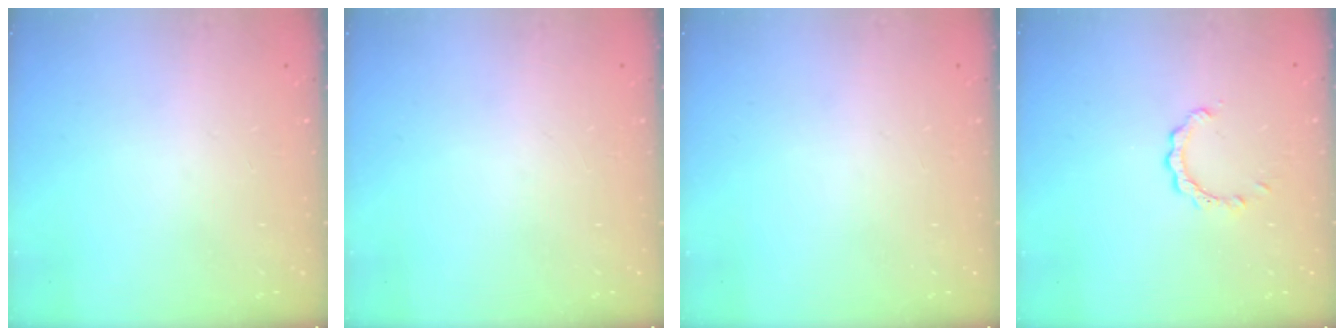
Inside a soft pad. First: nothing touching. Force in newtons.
{"total": 0.0}
{"total": 0.0}
{"total": 3.0, "press": 3.0, "slide": 0.1}